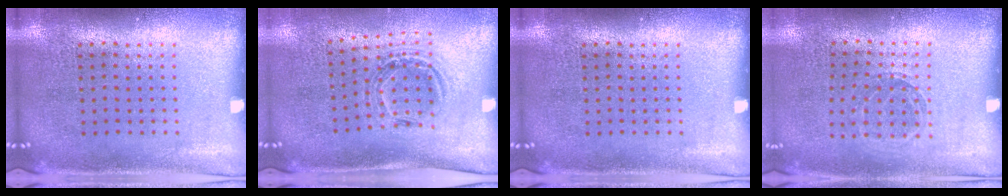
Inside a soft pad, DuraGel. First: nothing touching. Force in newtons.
{"total": 1.0, "press": 1.0, "slide": 0.1}
{"total": 0.0}
{"total": 0.8, "press": 0.8, "slide": 0.1}